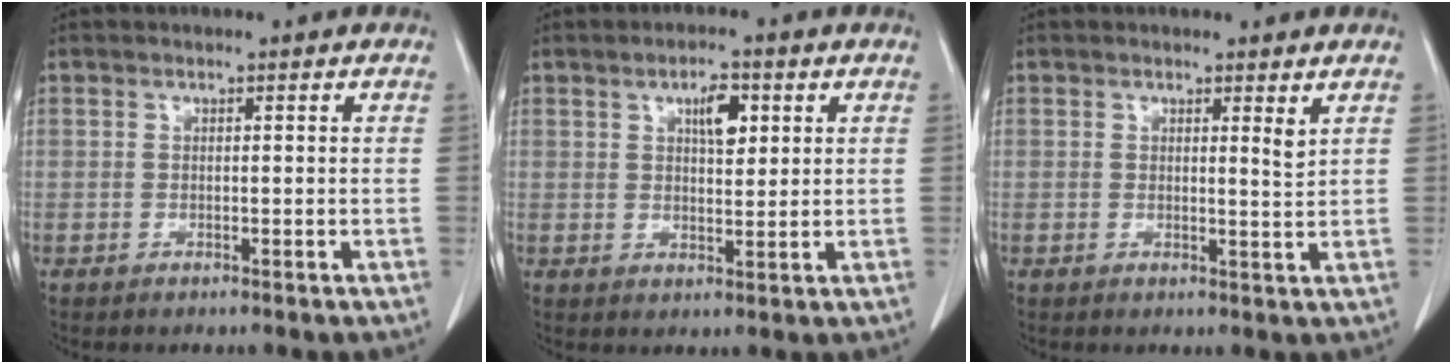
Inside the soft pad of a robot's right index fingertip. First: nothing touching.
{"total": 4.7, "force": [1.9, 1.7, 3.9], "torque": [-0.063, 0.002, 0.031]}
{"total": 1.7, "force": [1.1, 0.0, 1.4], "torque": [-0.022, -0.011, 0.015]}